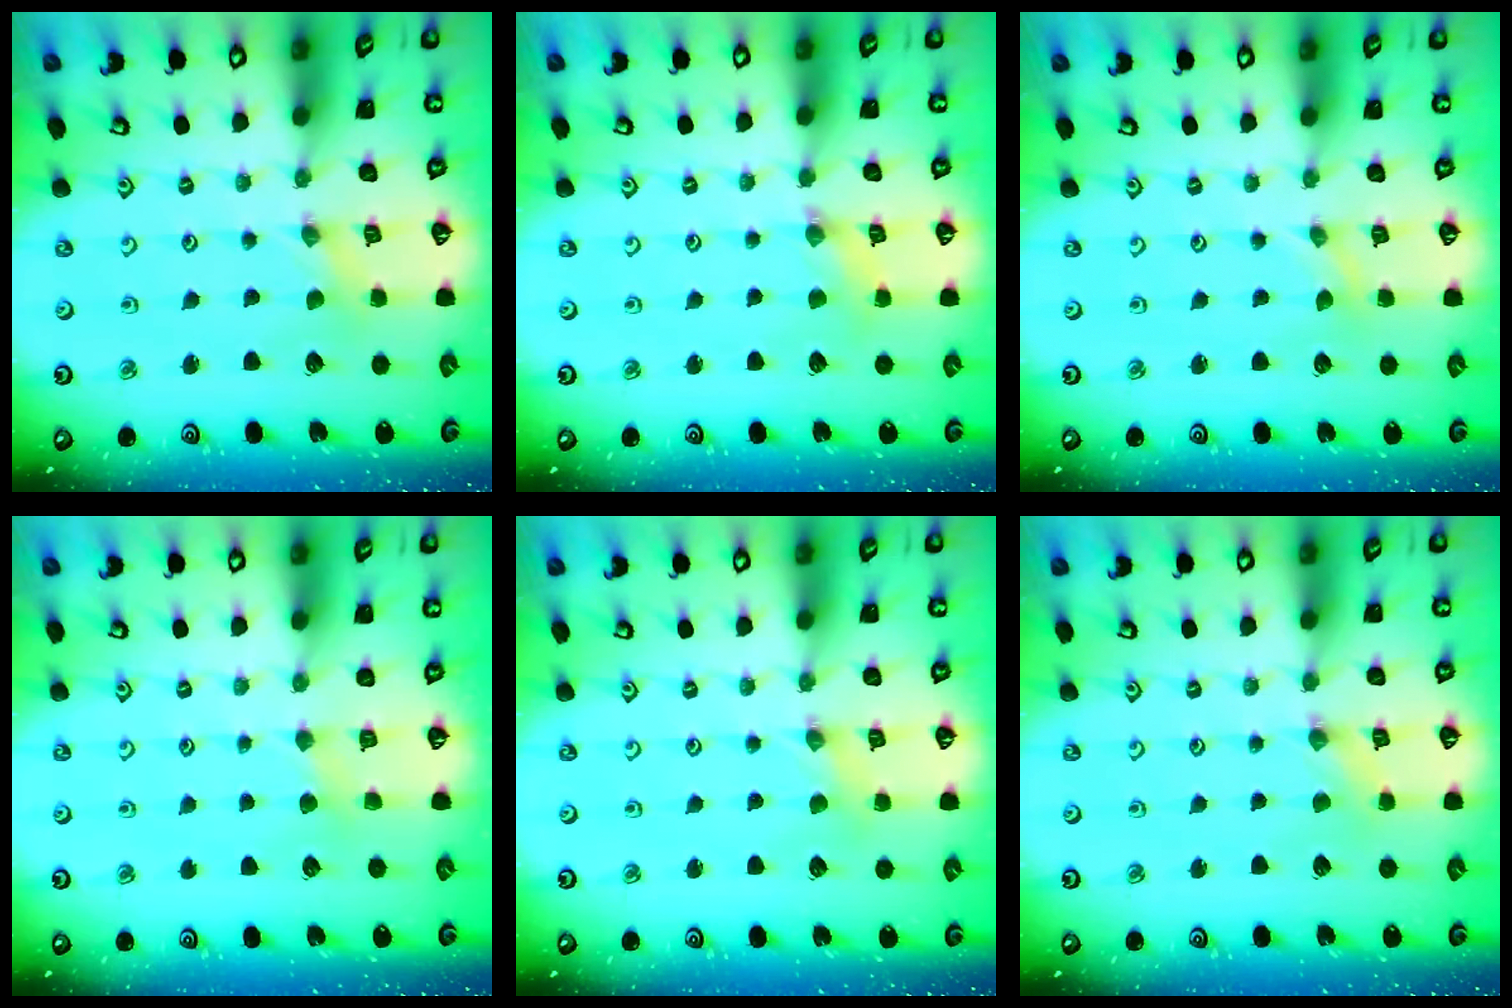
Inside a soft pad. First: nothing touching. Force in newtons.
{"total": 2.8, "press": 2.8, "slide": 0.3}
{"total": 0.0}
{"total": 2.9, "press": 2.9, "slide": 0.4}
{"total": 1.3, "press": 1.3, "slide": 0.3}
{"total": 0.9, "press": 0.9, "slide": 0.2}